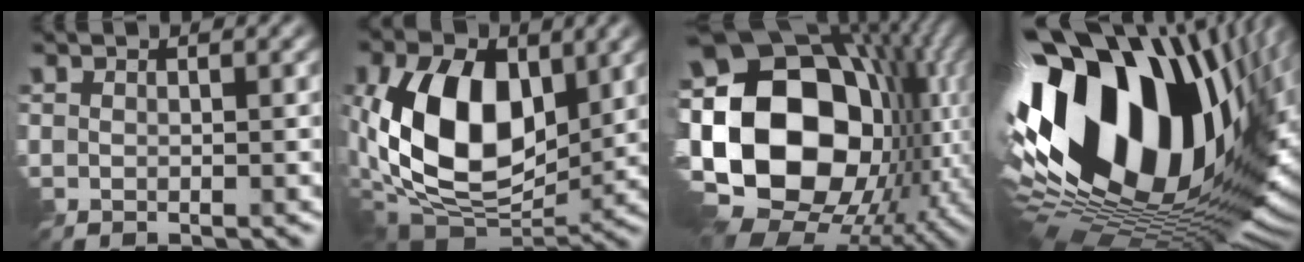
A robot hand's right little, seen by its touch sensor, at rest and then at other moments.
{"total": 13.3, "force": [0.9, 8.6, 10.2], "torque": [-0.189, -0.010, 0.001]}
{"total": 23.0, "force": [-2.5, 15.7, 16.6], "torque": [-0.329, 0.014, -0.060]}
{"total": 20.7, "force": [3.2, 11.4, 16.9], "torque": [-0.304, -0.014, 0.046]}